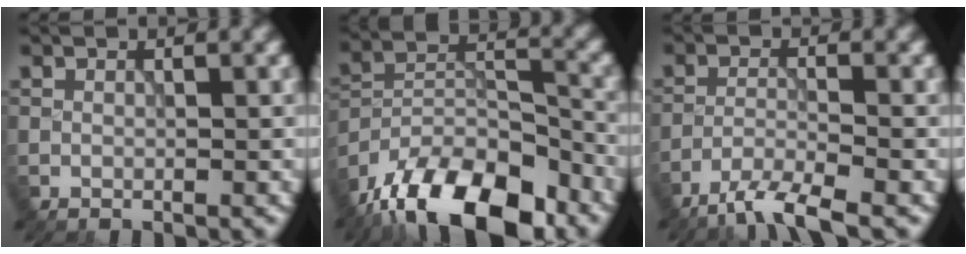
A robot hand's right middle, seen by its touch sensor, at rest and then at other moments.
{"total": 14.6, "force": [-10.6, 5.8, 8.1], "torque": [-0.160, 0.001, -0.180]}
{"total": 4.6, "force": [-3.6, 0.7, 2.8], "torque": [-0.054, -0.005, -0.077]}